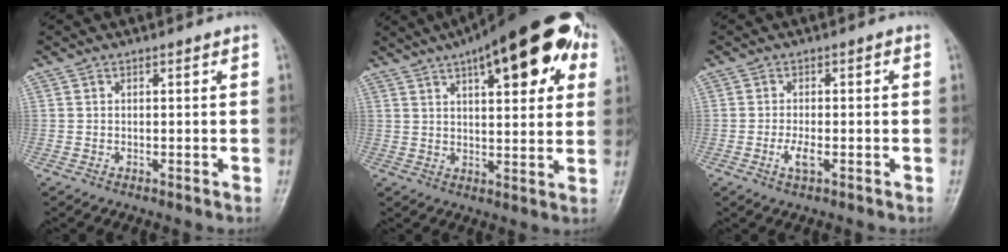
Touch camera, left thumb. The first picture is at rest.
{"total": 22.3, "force": [10.3, 8.1, 18.0], "torque": [-0.227, 0.009, 0.141]}
{"total": 3.7, "force": [-1.0, 1.5, 3.2], "torque": [-0.059, 0.006, -0.020]}